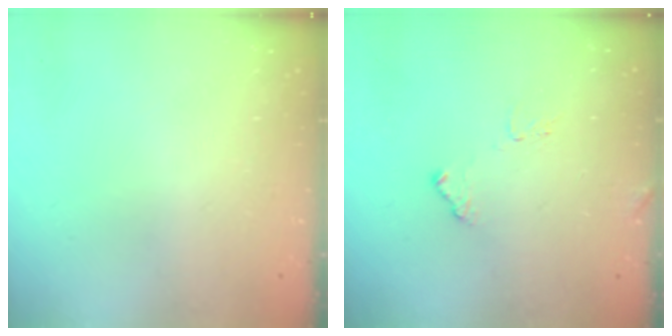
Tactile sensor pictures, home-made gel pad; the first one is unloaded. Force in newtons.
{"total": 9.0, "press": 9.0, "slide": 0.6}